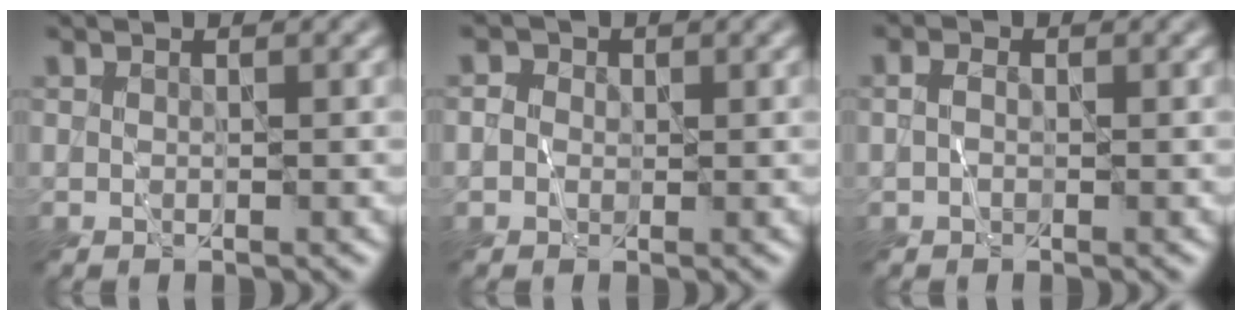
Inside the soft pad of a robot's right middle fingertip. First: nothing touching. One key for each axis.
{"total": 2.1, "fx": 0.3, "fy": 1.8, "fz": 0.9, "tx": -0.007, "ty": 0.005, "tz": -0.009}
{"total": 1.2, "fx": -0.1, "fy": 0.8, "fz": 0.8, "tx": -0.016, "ty": 0.002, "tz": -0.005}